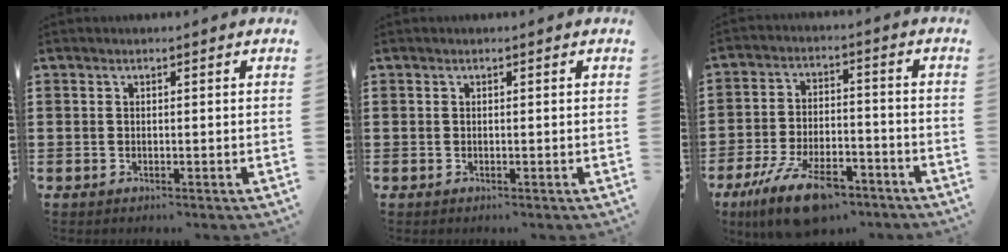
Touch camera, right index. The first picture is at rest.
{"total": 0.0}
{"total": 11.6, "force": [-8.1, 4.1, 7.3], "torque": [-0.148, 0.021, -0.150]}